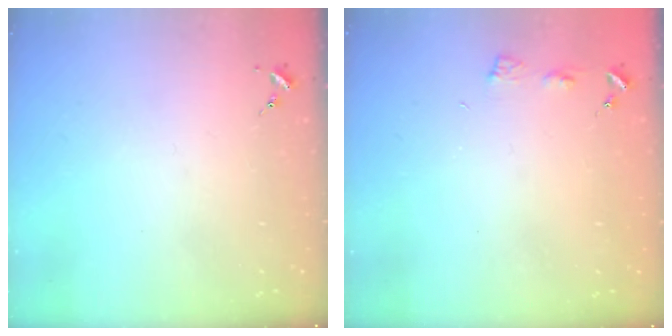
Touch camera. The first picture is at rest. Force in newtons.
{"total": 3.5, "press": 3.4, "slide": 0.5}